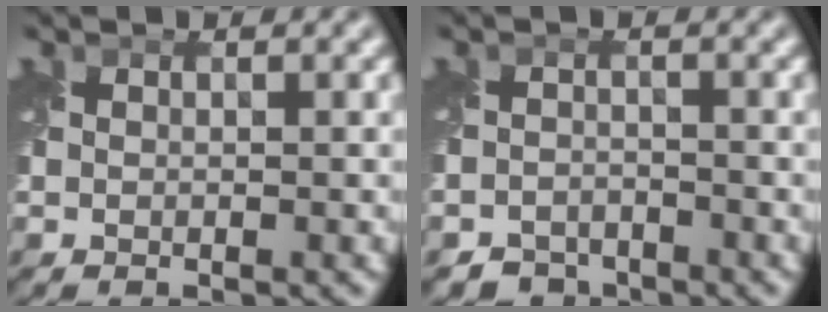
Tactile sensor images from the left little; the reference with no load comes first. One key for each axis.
{"total": 2.5, "fx": -2.3, "fy": 1.0, "fz": -0.2, "tx": 0.012, "ty": -0.004, "tz": -0.047}